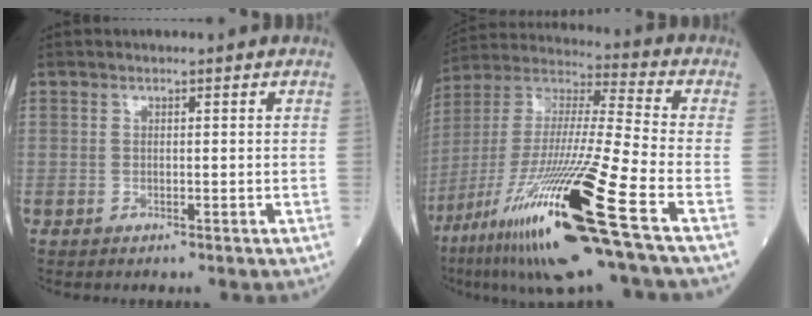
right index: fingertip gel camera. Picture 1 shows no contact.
{"total": 25.0, "force": [-12.6, 0.3, 21.6], "torque": [-0.419, -0.056, -0.234]}